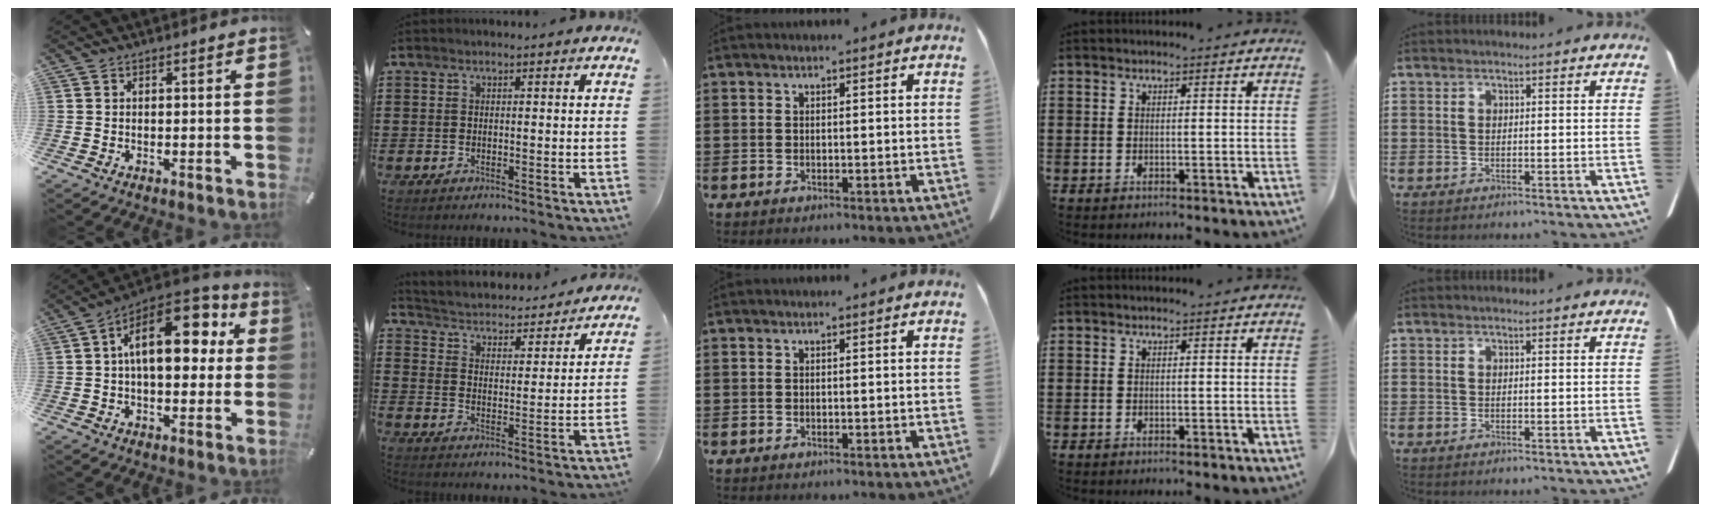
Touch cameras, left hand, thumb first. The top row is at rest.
{"thumb": {"total": 17.3, "force": [4.7, 9.8, 13.5], "torque": [-0.206, -0.022, 0.082]}, "index": {"total": 3.0, "force": [3.0, 0.2, 0.0], "torque": [-0.022, -0.032, 0.042]}}